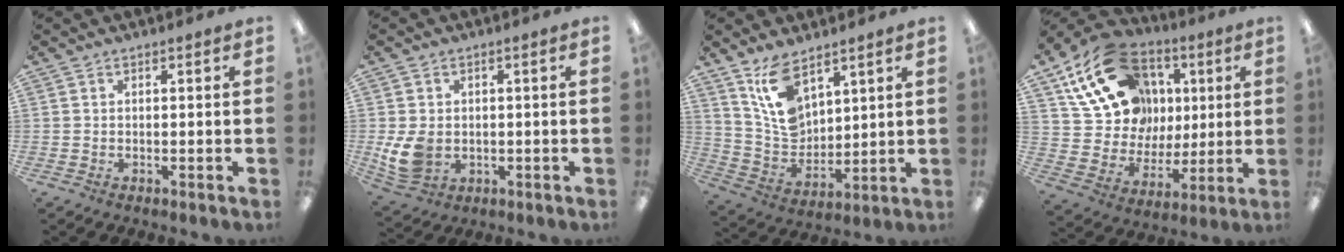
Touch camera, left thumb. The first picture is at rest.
{"total": 7.6, "force": [-0.6, 5.8, 4.9], "torque": [-0.108, 0.002, -0.007]}
{"total": 12.0, "force": [7.5, 6.8, 6.4], "torque": [-0.139, -0.030, 0.144]}
{"total": 21.6, "force": [9.4, 16.3, 10.7], "torque": [-0.173, -0.028, 0.190]}